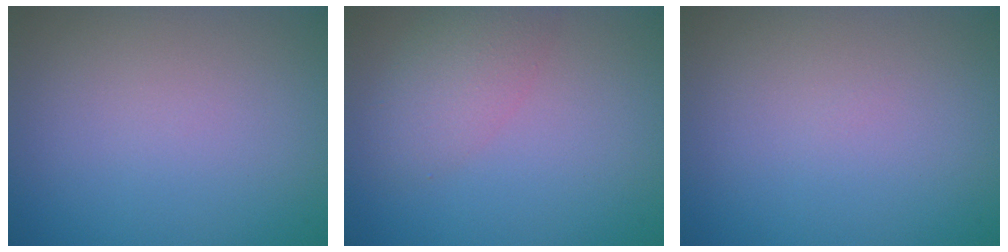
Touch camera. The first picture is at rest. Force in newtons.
{"total": 3.0, "press": 3.0, "slide": 0.1}
{"total": 0.0}